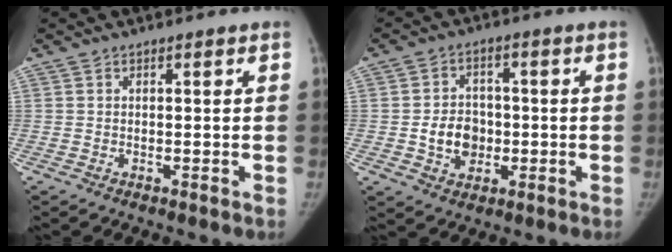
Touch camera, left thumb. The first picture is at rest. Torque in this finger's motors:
{"motor_torque": [-0.10, 0.16, 0.26, 0.16, 0.03]}